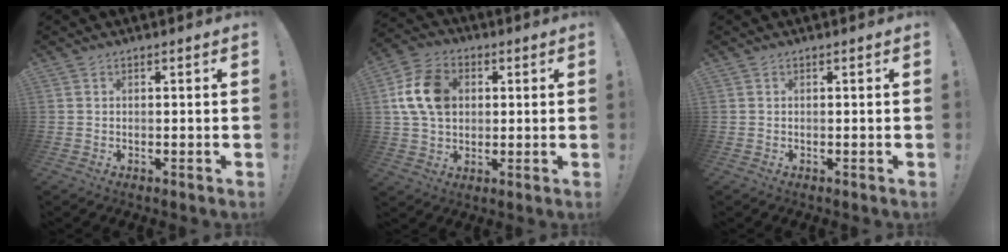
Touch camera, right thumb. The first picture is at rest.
{"total": 14.3, "force": [2.9, 10.7, 9.1], "torque": [-0.152, 0.003, 0.056]}
{"total": 0.0}